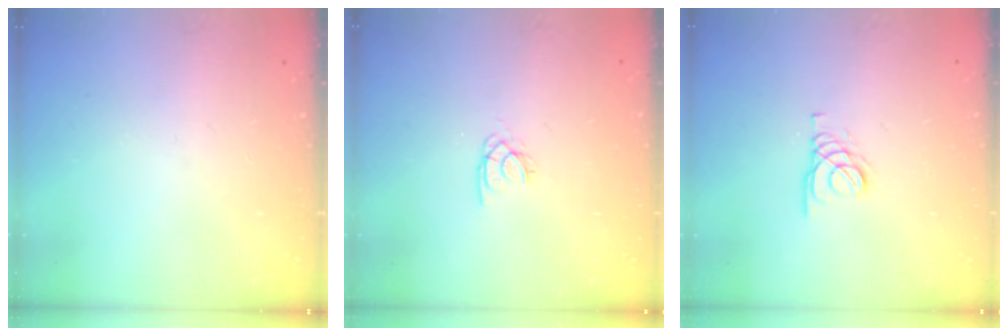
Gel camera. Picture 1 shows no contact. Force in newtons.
{"total": 1.7, "press": 1.7, "slide": 0.2}
{"total": 2.0, "press": 2.0, "slide": 0.1}